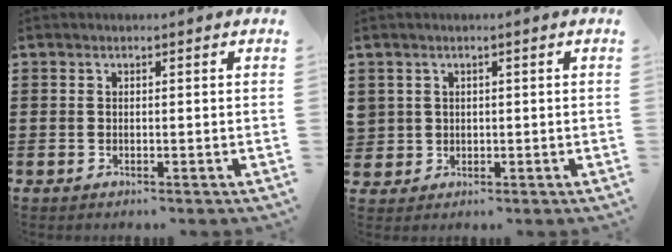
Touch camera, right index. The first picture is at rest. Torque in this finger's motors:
{"motor_torque": [2.08, 0.05, 0.06, -0.02]}